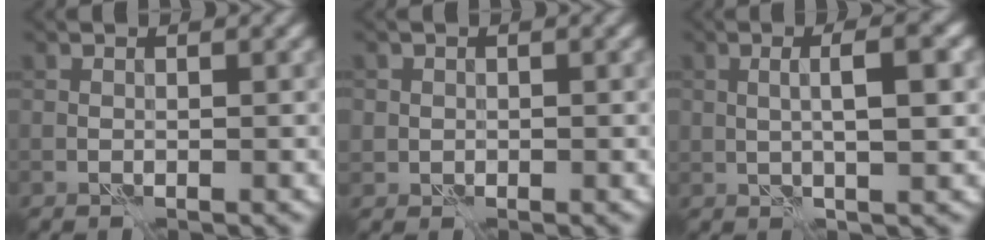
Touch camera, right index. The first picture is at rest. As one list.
[{"total": 0.9, "force": [0.0, 0.9, 0.1], "torque": [0.008, -0.003, -0.002]}, {"total": 3.7, "force": [0.4, 0.7, 3.6], "torque": [-0.063, 0.004, 0.007]}]